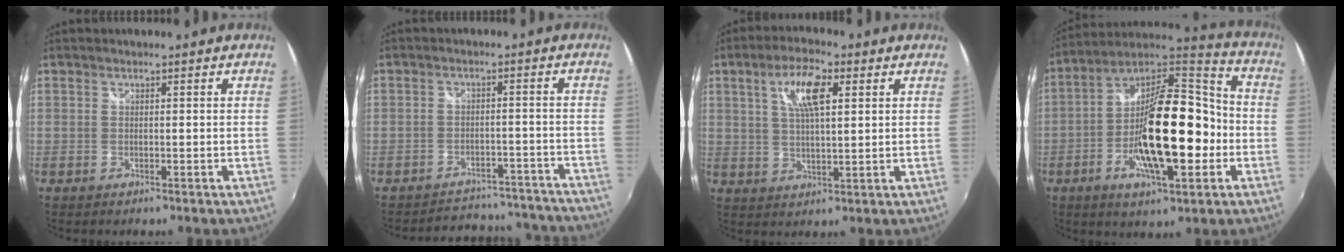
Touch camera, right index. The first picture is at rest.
{"total": 16.8, "force": [-15.4, 5.9, 3.4], "torque": [-0.070, 0.043, -0.178]}
{"total": 8.6, "force": [3.2, 2.8, 7.4], "torque": [-0.136, 0.011, 0.058]}
{"total": 22.2, "force": [-5.2, 7.9, 20.1], "torque": [-0.359, 0.009, -0.094]}